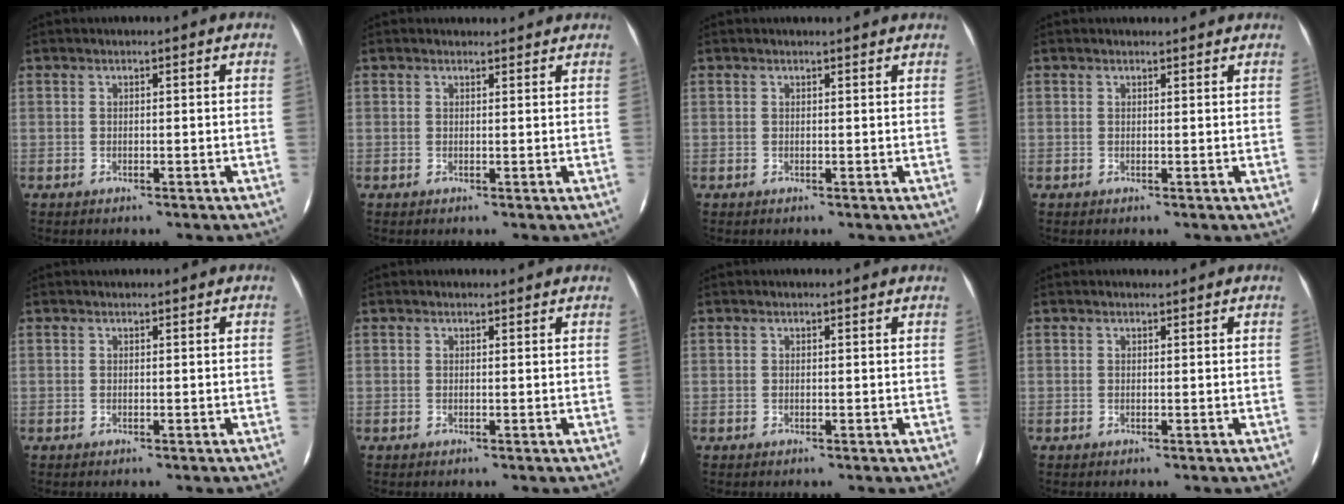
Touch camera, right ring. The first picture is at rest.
{"total": 3.0, "force": [2.8, 0.9, 0.6], "torque": [-0.019, 0.011, 0.030]}
{"total": 3.5, "force": [3.4, 0.1, 1.0], "torque": [-0.013, 0.006, 0.033]}
{"total": 2.8, "force": [2.6, 0.6, 0.8], "torque": [-0.020, 0.009, 0.028]}
{"total": 0.5, "force": [0.5, 0.2, 0.0], "torque": [-0.003, 0.004, 0.008]}
{"total": 2.2, "force": [2.1, 0.6, 0.5], "torque": [-0.017, 0.008, 0.021]}
{"total": 2.8, "force": [2.7, 0.3, 0.8], "torque": [-0.017, 0.007, 0.025]}
{"total": 0.7, "force": [0.7, 0.3, 0.1], "torque": [-0.005, 0.005, 0.010]}